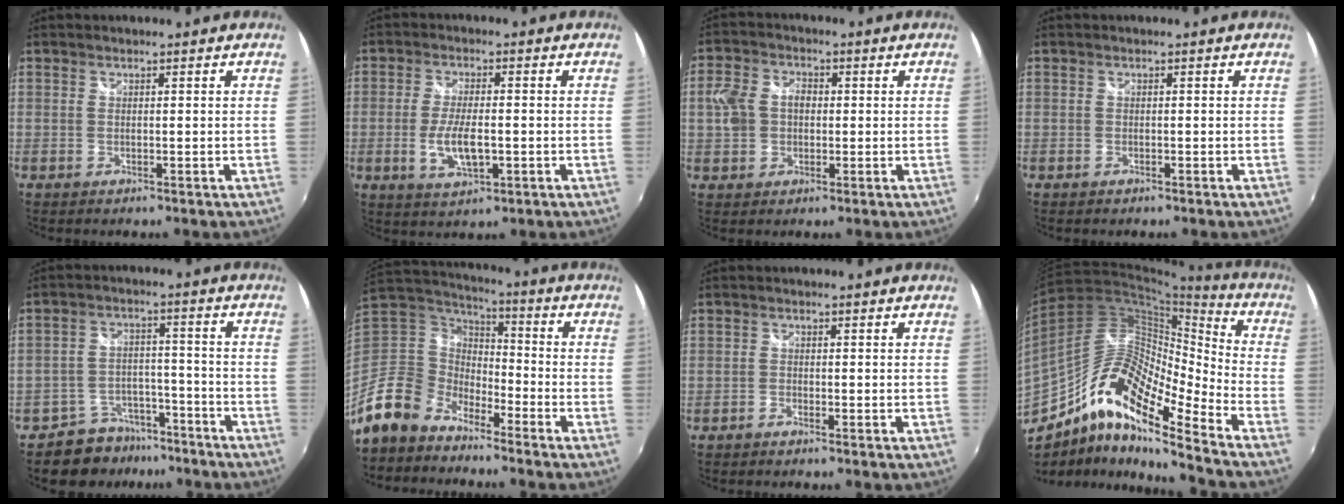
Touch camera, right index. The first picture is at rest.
{"total": 7.1, "force": [-1.6, 2.7, 6.3], "torque": [-0.129, -0.009, -0.026]}
{"total": 6.9, "force": [0.1, 5.7, 3.9], "torque": [-0.083, 0.018, 0.003]}
{"total": 0.7, "force": [-0.5, 0.5, 0.1], "torque": [-0.003, -0.002, -0.009]}
{"total": 8.9, "force": [-7.3, 5.1, 1.0], "torque": [-0.027, 0.028, -0.104]}
{"total": 13.3, "force": [-9.8, 7.9, 4.3], "torque": [-0.115, 0.014, -0.193]}
{"total": 0.9, "force": [-0.8, 0.2, 0.1], "torque": [-0.004, 0.000, -0.018]}
{"total": 16.4, "force": [-10.1, 3.6, 12.4], "torque": [-0.217, 0.007, -0.207]}